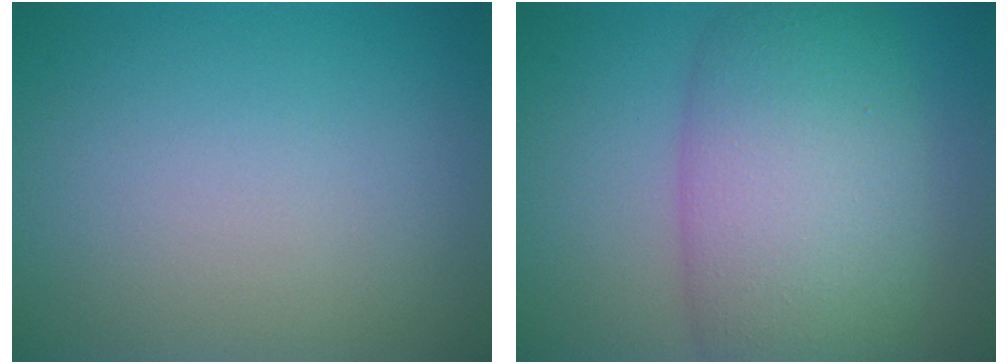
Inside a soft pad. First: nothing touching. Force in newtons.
{"total": 10.3, "press": 10.3, "slide": 0.2}